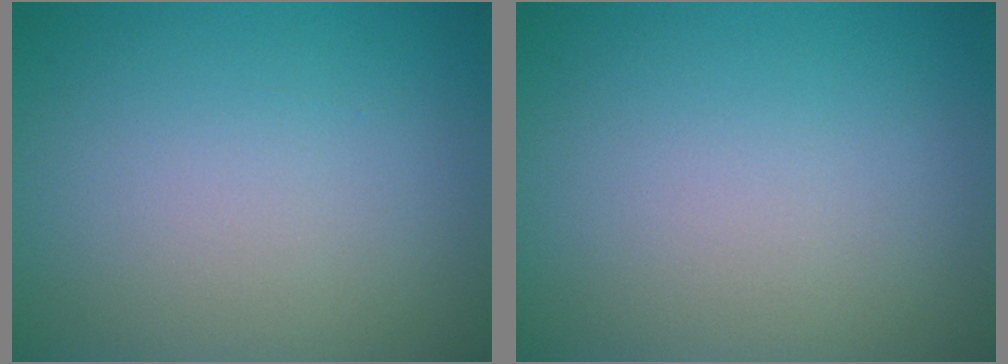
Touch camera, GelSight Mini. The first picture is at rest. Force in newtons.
{"total": 0.0}